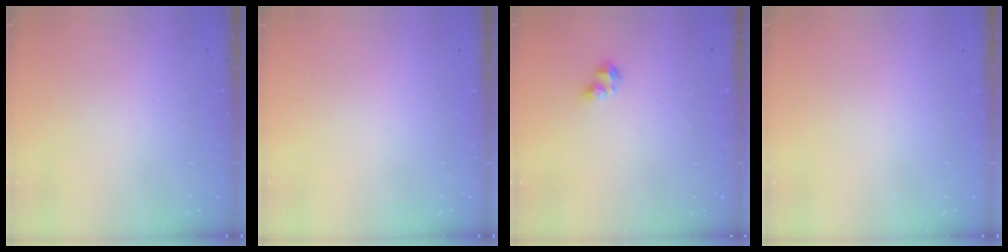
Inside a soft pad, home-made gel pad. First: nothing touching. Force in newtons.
{"total": 0.0}
{"total": 2.9, "press": 2.9, "slide": 0.3}
{"total": 0.0}